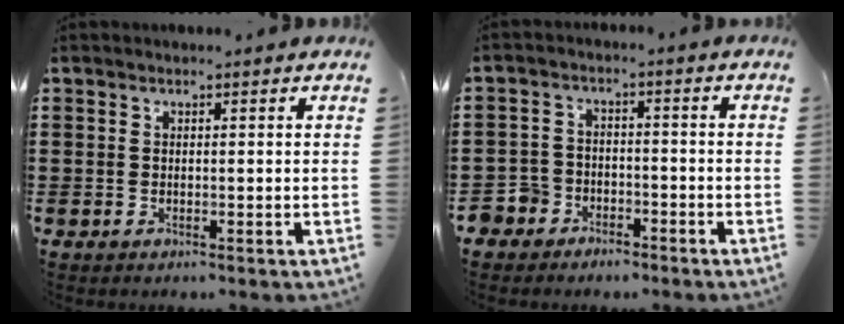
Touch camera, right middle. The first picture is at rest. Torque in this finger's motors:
{"motor_torque": [-0.26, 0.01, 0.05, -0.01]}